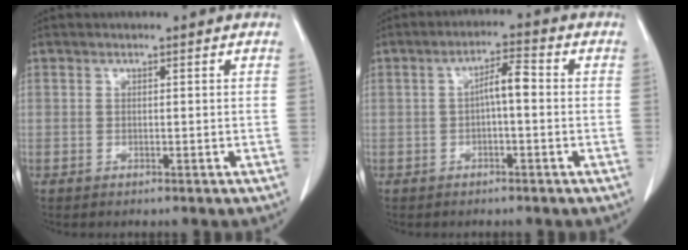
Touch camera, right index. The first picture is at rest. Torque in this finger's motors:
{"motor_torque": [0.87, -0.22, 0.41, 0.11]}